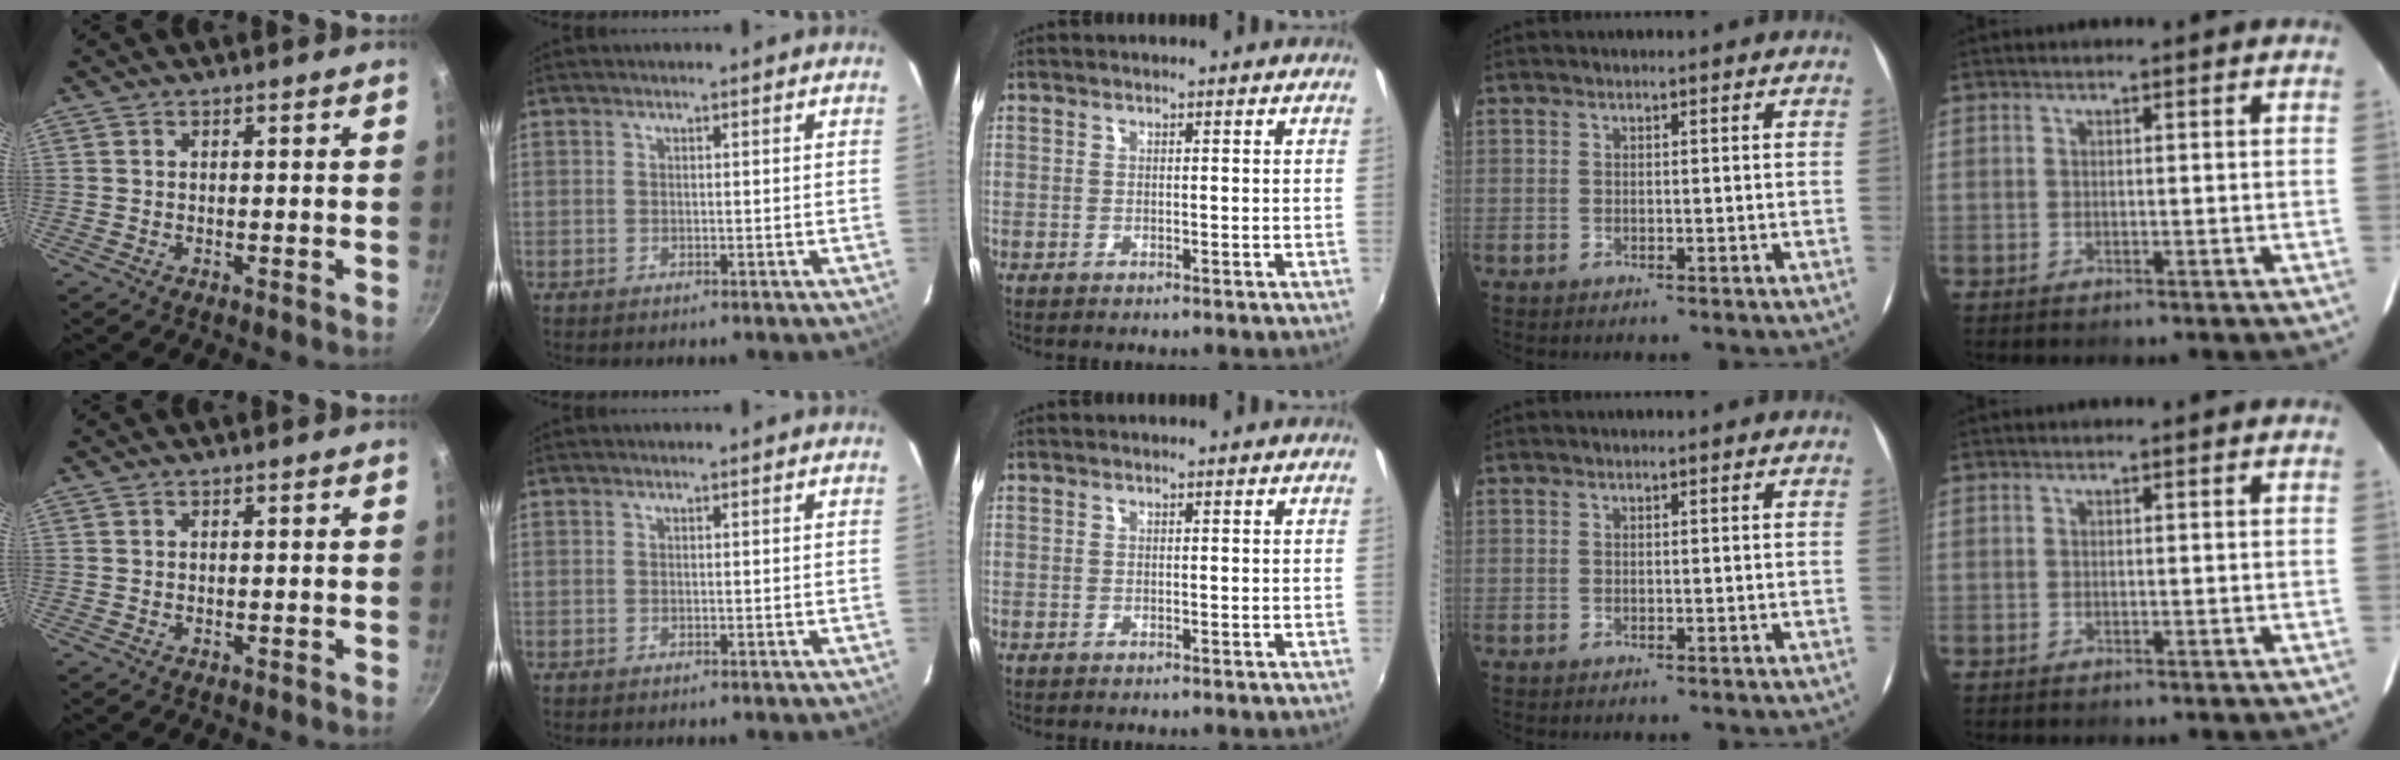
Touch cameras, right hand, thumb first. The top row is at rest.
{}